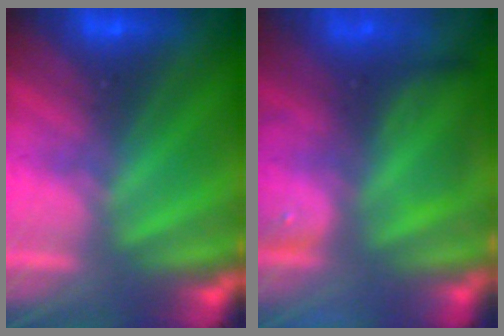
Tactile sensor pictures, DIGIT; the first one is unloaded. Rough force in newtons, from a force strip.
{"total": 6.9}